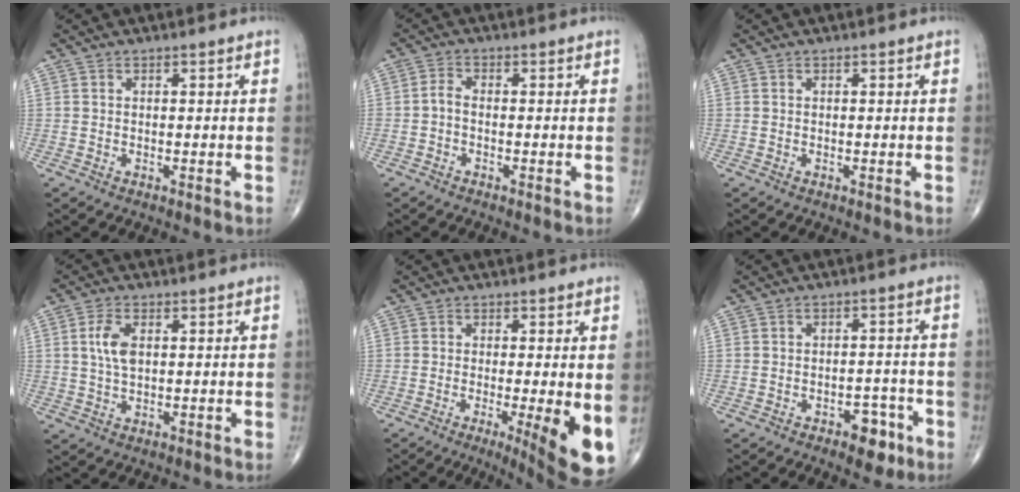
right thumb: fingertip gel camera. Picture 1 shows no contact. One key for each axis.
{"total": 2.0, "fx": -0.7, "fy": 1.1, "fz": 1.5, "tx": -0.029, "ty": 0.008, "tz": -0.021}
{"total": 0.0}
{"total": 4.9, "fx": 1.0, "fy": 2.5, "fz": 4.0, "tx": -0.087, "ty": -0.001, "tz": 0.018}
{"total": 10.9, "fx": -2.5, "fy": 2.6, "fz": 10.4, "tx": -0.144, "ty": -0.025, "tz": -0.033}
{"total": 7.4, "fx": -4.2, "fy": 3.7, "fz": 4.9, "tx": -0.040, "ty": 0.031, "tz": -0.056}